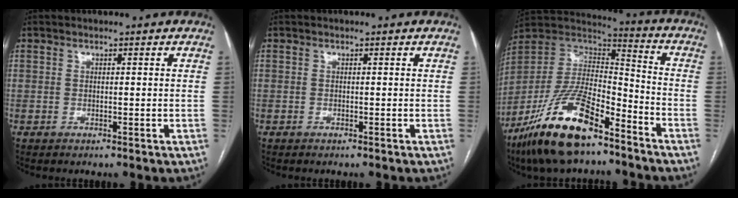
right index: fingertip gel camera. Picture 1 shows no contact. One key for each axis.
{"total": 0.0}
{"total": 19.8, "fx": -13.1, "fy": 5.7, "fz": 13.7, "tx": -0.291, "ty": -0.007, "tz": -0.244}